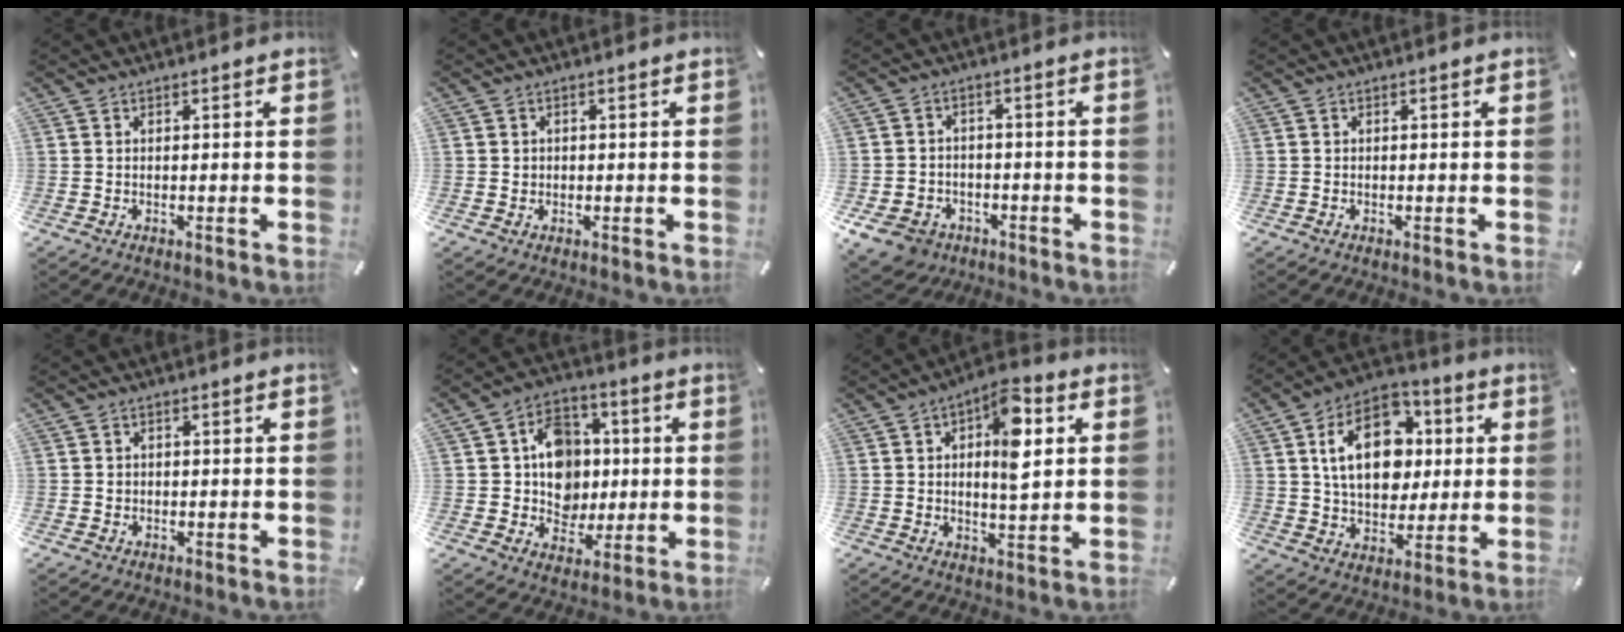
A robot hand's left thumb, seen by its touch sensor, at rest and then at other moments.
{"total": 1.2, "force": [0.1, 1.2, 0.2], "torque": [-0.005, 0.006, -0.001]}
{"total": 7.2, "force": [-4.1, 5.6, 2.0], "torque": [-0.060, 0.027, -0.079]}
{"total": 0.0}
{"total": 1.2, "force": [-0.2, 1.1, 0.3], "torque": [-0.006, 0.005, -0.006]}
{"total": 11.9, "force": [0.6, 10.9, 4.7], "torque": [-0.065, 0.006, 0.021]}
{"total": 11.3, "force": [3.1, 5.2, 9.5], "torque": [-0.126, -0.011, 0.047]}
{"total": 17.2, "force": [3.6, 12.5, 11.2], "torque": [-0.184, 0.007, 0.066]}